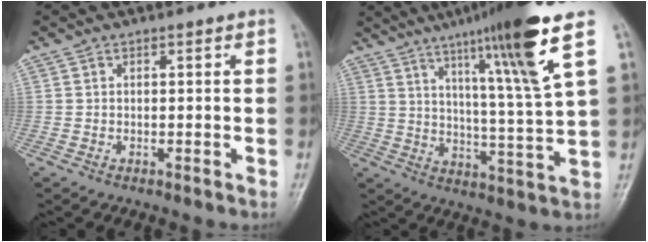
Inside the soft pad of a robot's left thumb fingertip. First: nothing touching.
{"total": 17.9, "force": [9.8, 0.2, 15.0], "torque": [-0.229, -0.046, 0.152]}